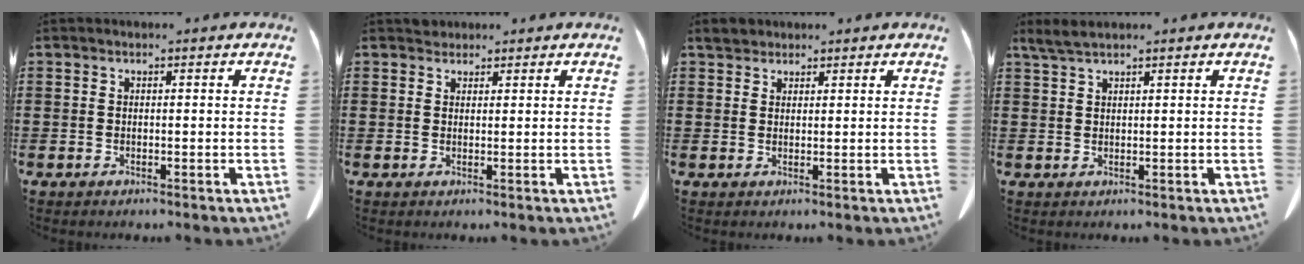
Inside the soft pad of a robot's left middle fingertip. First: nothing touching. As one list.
[{"total": 1.4, "force": [1.3, 0.5, 0.0], "torque": [0.004, -0.003, 0.026]}, {"total": 2.3, "force": [2.0, 1.0, 0.4], "torque": [-0.016, 0.004, 0.042]}, {"total": 2.3, "force": [1.8, 0.2, 1.4], "torque": [-0.031, -0.001, 0.035]}]